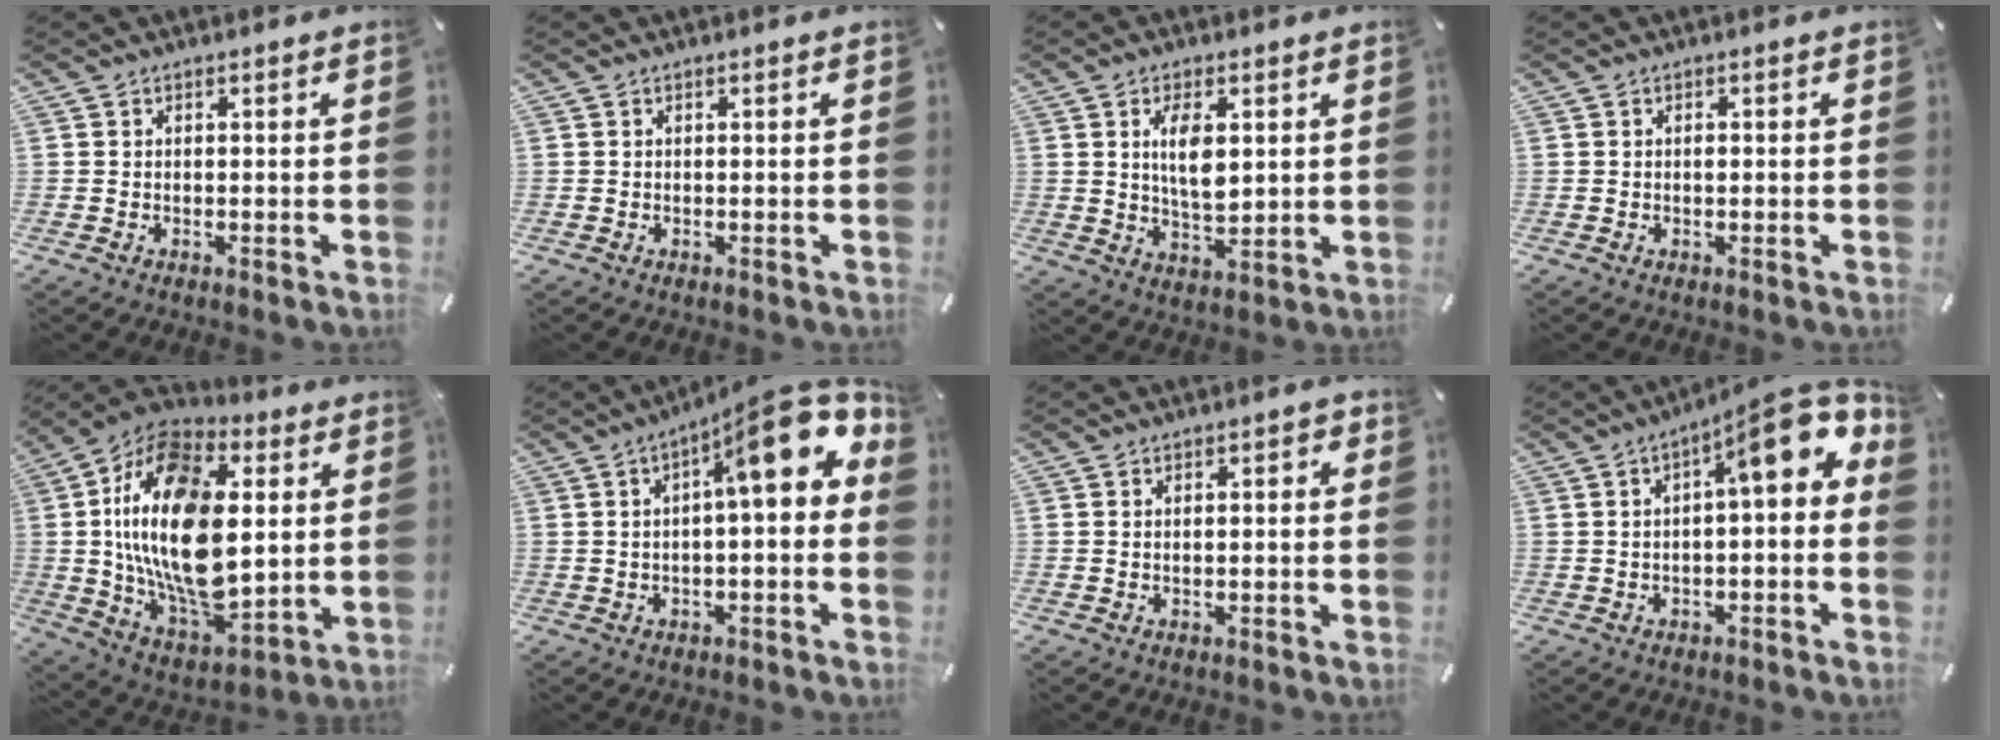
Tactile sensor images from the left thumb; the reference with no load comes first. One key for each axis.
{"total": 0.0}
{"total": 7.6, "fx": 2.1, "fy": 3.7, "fz": 6.2, "tx": -0.126, "ty": -0.011, "tz": 0.025}
{"total": 0.8, "fx": 0.0, "fy": 0.4, "fz": 0.7, "tx": -0.014, "ty": -0.001, "tz": -0.001}
{"total": 26.9, "fx": 4.1, "fy": 16.2, "fz": 21.1, "tx": -0.425, "ty": -0.028, "tz": 0.069}
{"total": 15.5, "fx": 6.1, "fy": 4.1, "fz": 13.6, "tx": -0.193, "ty": -0.045, "tz": 0.092}
{"total": 2.0, "fx": -0.1, "fy": 0.7, "fz": 1.9, "tx": -0.033, "ty": 0.004, "tz": -0.003}
{"total": 12.6, "fx": 4.9, "fy": 3.6, "fz": 11.1, "tx": -0.152, "ty": -0.039, "tz": 0.075}